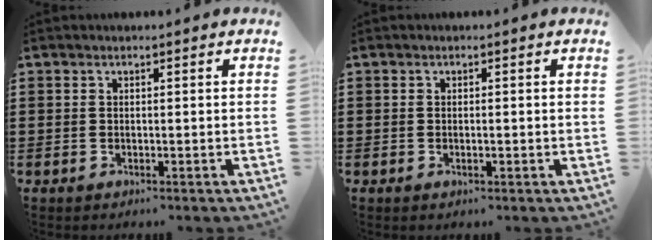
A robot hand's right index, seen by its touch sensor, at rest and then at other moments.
{"total": 0.8, "force": [-0.1, 0.2, 0.7], "torque": [-0.014, 0.000, -0.001]}